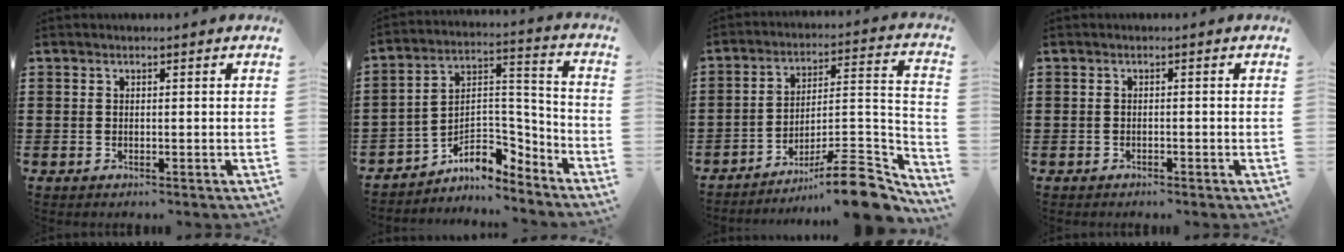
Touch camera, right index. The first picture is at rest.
{"total": 6.9, "force": [-5.0, 3.5, 3.3], "torque": [-0.066, -0.005, -0.097]}
{"total": 11.9, "force": [-9.4, 2.1, 7.0], "torque": [-0.085, 0.030, -0.176]}
{"total": 0.6, "force": [-0.5, 0.1, 0.1], "torque": [-0.004, -0.002, -0.011]}